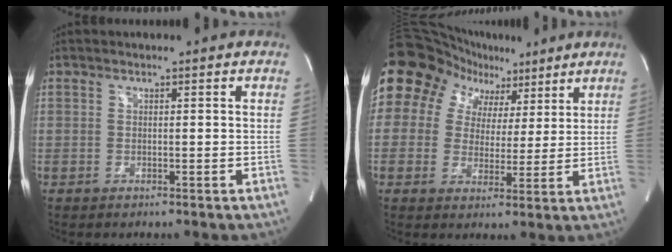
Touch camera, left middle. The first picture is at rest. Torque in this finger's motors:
{"motor_torque": [2.06, -0.08, 1.05, 0.21]}